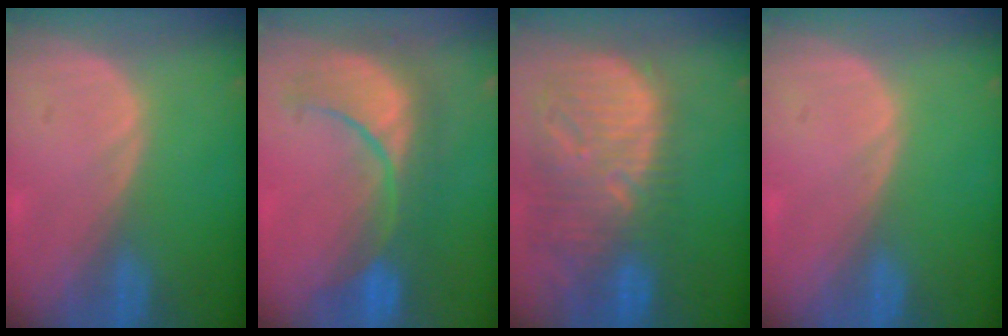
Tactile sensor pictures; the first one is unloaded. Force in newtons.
{"total": 9.6, "press": 9.5, "slide": 1.7}
{"total": 13.5, "press": 11.6, "slide": 6.9}
{"total": 0.0}